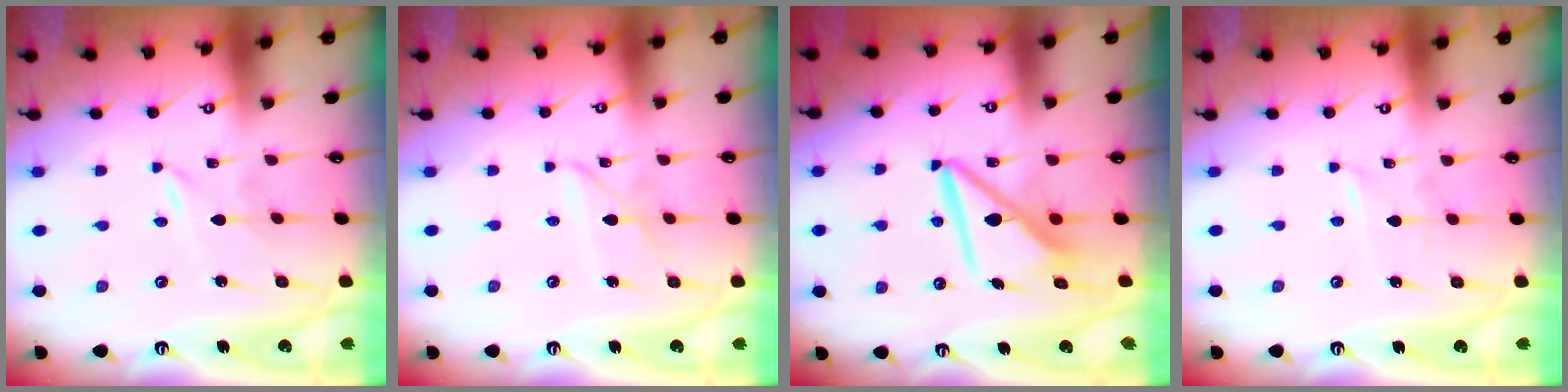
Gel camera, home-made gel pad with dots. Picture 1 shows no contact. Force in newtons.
{"total": 3.5, "press": 3.5, "slide": 0.3}
{"total": 8.7, "press": 8.6, "slide": 1.0}
{"total": 0.6, "press": 0.6, "slide": 0.0}